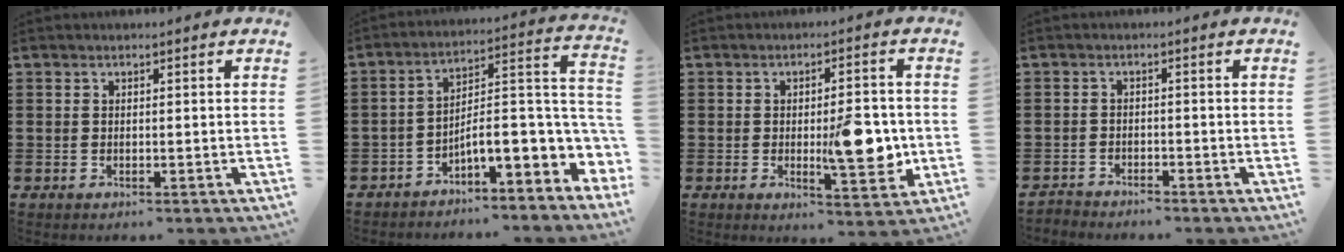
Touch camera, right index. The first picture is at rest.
{"total": 8.9, "force": [-3.2, 2.9, 7.8], "torque": [-0.120, -0.029, -0.063]}
{"total": 9.2, "force": [-0.8, 3.0, 8.7], "torque": [-0.114, -0.009, -0.013]}
{"total": 1.9, "force": [-1.8, 0.3, -0.2], "torque": [-0.003, 0.003, -0.042]}